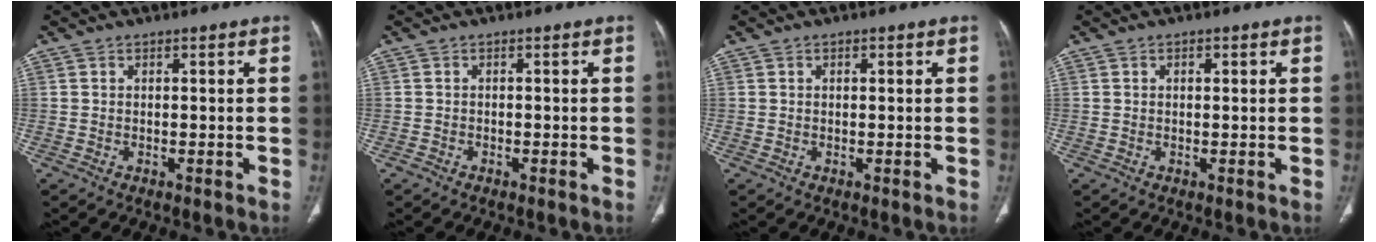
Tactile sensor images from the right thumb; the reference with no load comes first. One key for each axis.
{"total": 0.6, "fx": -0.4, "fy": 0.4, "fz": 0.1, "tx": -0.002, "ty": 0.001, "tz": -0.010}
{"total": 0.7, "fx": 0.3, "fy": 0.3, "fz": 0.5, "tx": -0.010, "ty": 0.001, "tz": 0.004}
{"total": 1.0, "fx": 0.4, "fy": 0.6, "fz": 0.8, "tx": -0.012, "ty": 0.001, "tz": 0.005}